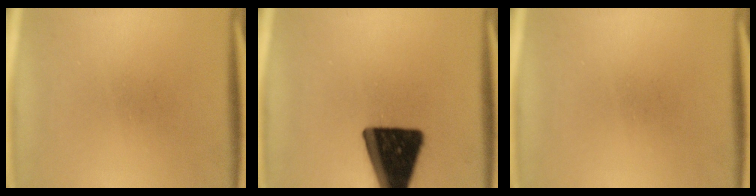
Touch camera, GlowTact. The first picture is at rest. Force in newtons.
{"total": 19.3}
{"total": 0.0}